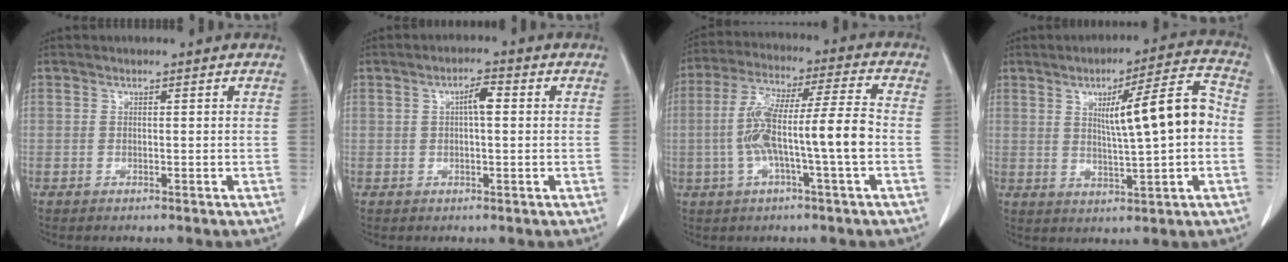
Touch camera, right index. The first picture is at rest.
{"total": 3.0, "force": [0.5, 0.7, 2.9], "torque": [-0.049, 0.008, 0.006]}
{"total": 12.2, "force": [-2.2, 0.4, 12.0], "torque": [-0.232, 0.025, -0.043]}
{"total": 11.3, "force": [0.9, 0.8, 11.2], "torque": [-0.165, 0.018, 0.016]}